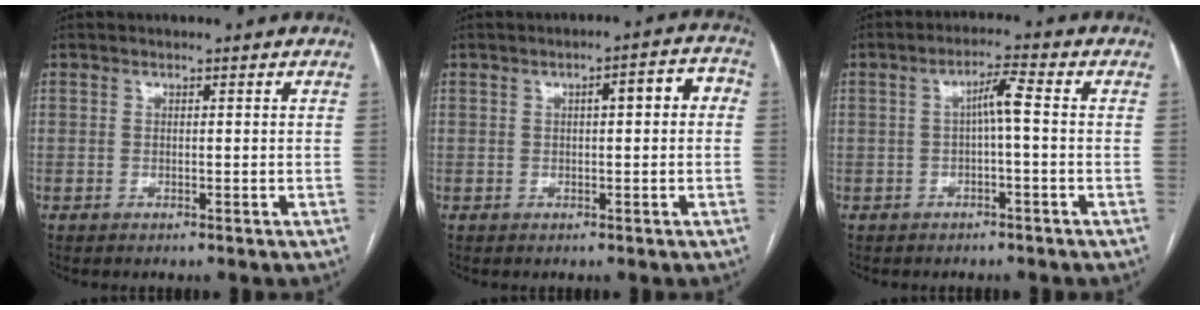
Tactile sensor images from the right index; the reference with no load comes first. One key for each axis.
{"total": 4.7, "fx": 0.6, "fy": 1.2, "fz": 4.5, "tx": -0.059, "ty": 0.026, "tz": 0.004}
{"total": 3.8, "fx": -0.2, "fy": 0.2, "fz": 3.8, "tx": -0.064, "ty": 0.015, "tz": -0.001}